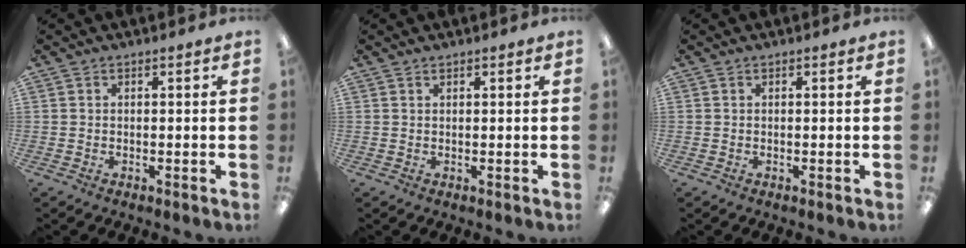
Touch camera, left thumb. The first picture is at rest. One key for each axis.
{"total": 0.6, "fx": 0.5, "fy": 0.2, "fz": 0.2, "tx": -0.005, "ty": 0.002, "tz": 0.009}
{"total": 0.0}